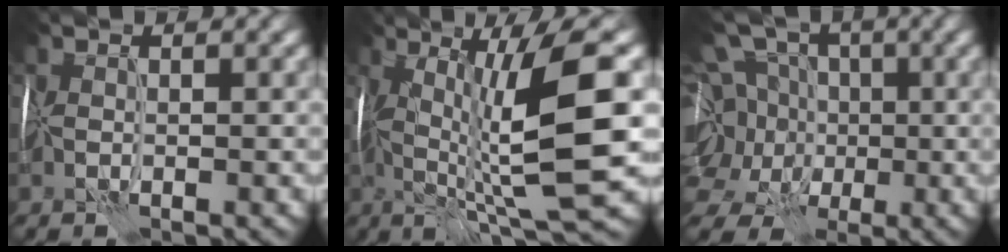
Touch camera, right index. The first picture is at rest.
{"total": 11.4, "force": [0.4, 1.6, 11.3], "torque": [-0.184, 0.011, 0.013]}
{"total": 13.7, "force": [0.2, 11.9, 6.8], "torque": [-0.153, 0.026, -0.025]}